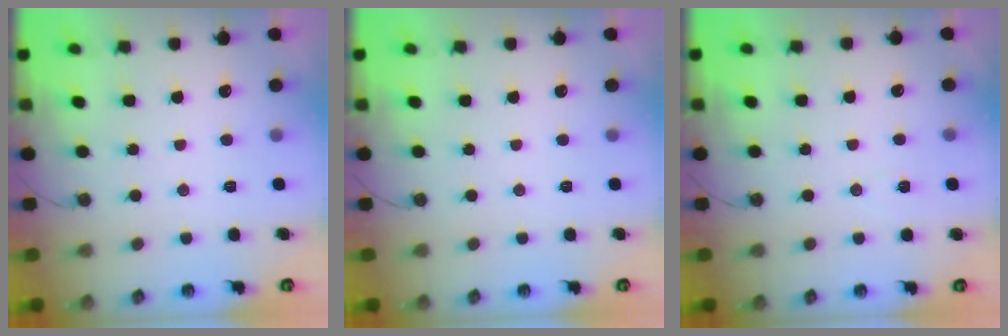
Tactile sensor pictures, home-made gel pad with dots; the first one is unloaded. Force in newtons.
{"total": 0.0}
{"total": 3.4, "press": 2.6, "slide": 2.1}